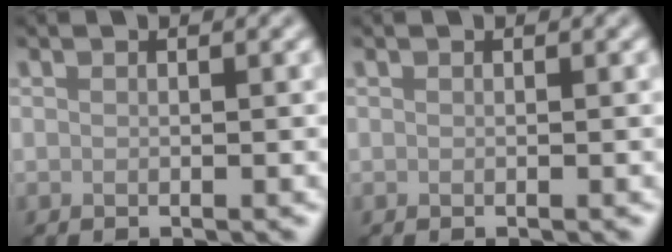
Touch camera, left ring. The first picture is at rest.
{"total": 0.0}